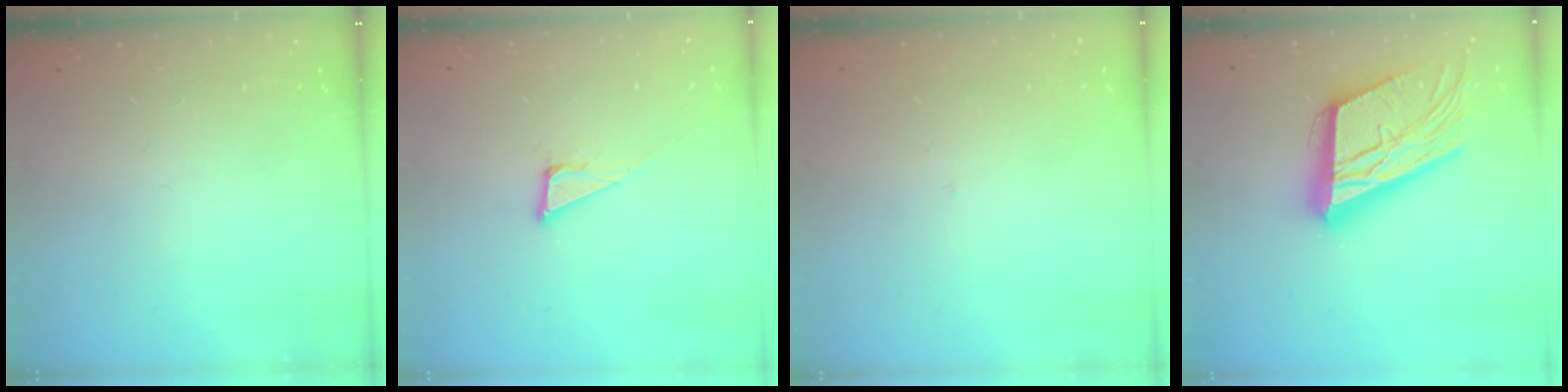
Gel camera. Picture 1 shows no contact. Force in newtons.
{"total": 7.0, "press": 6.4, "slide": 2.8}
{"total": 1.7, "press": 1.6, "slide": 0.1}
{"total": 25.1, "press": 24.8, "slide": 4.1}